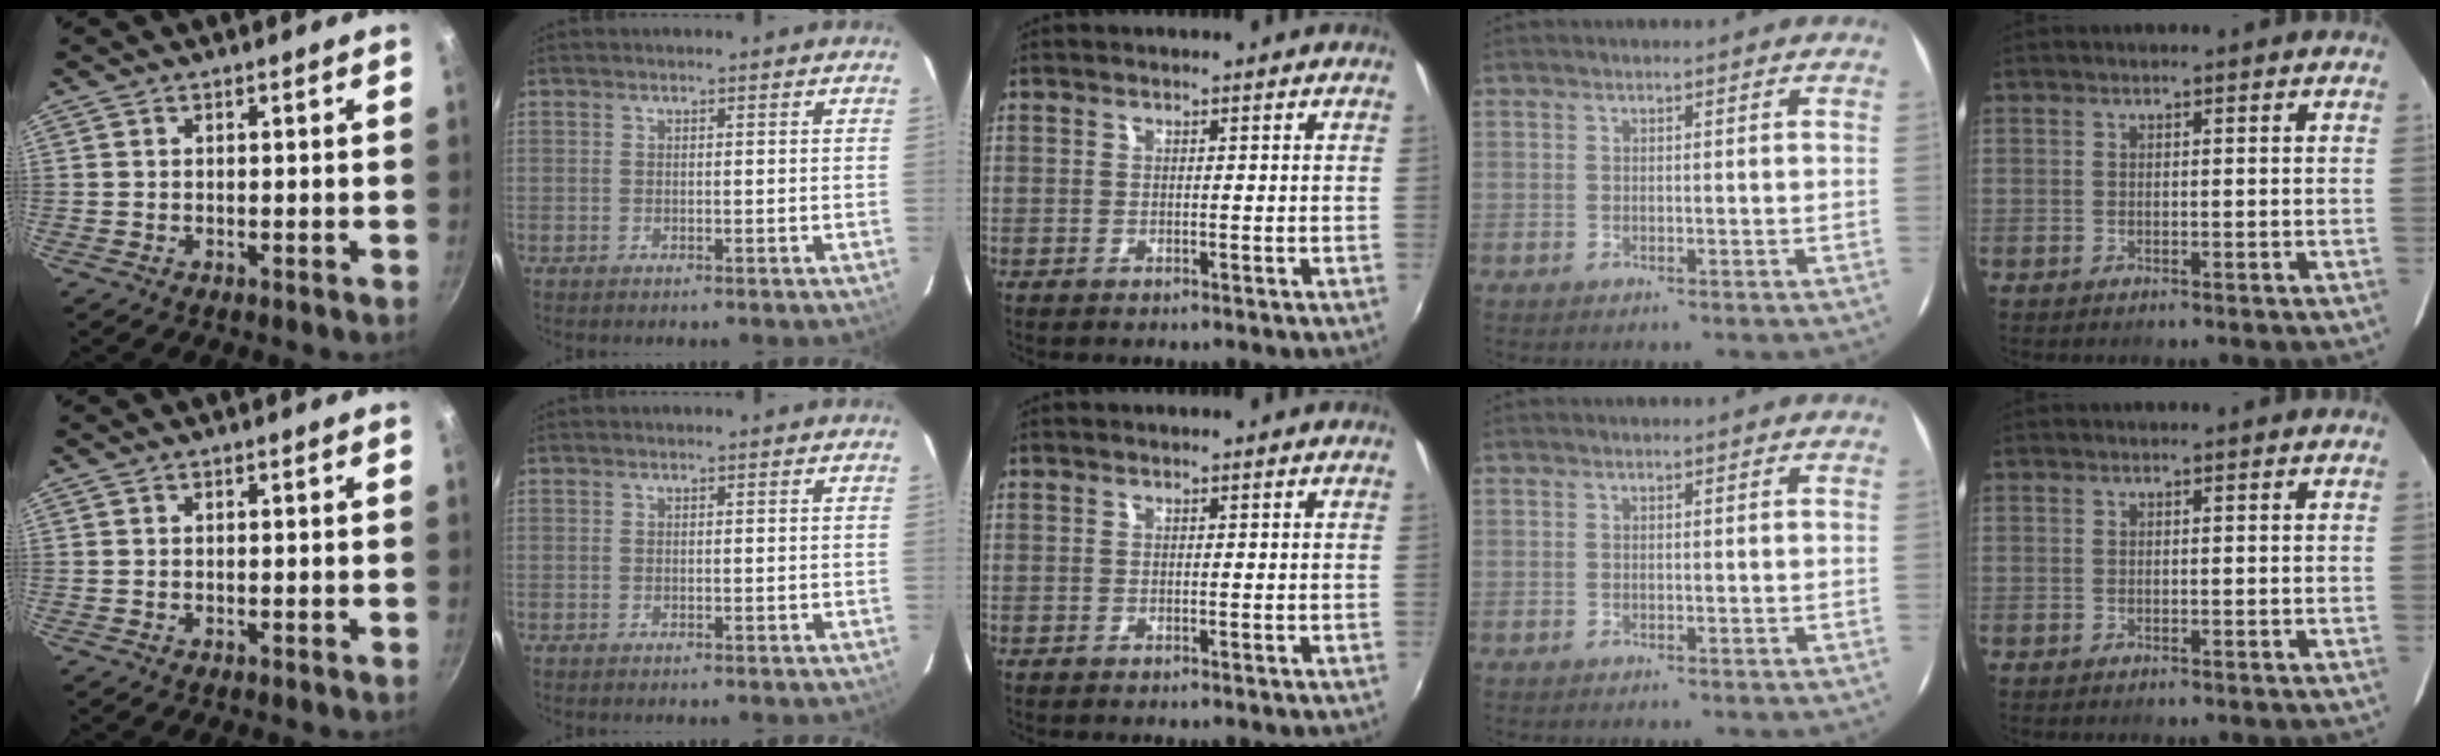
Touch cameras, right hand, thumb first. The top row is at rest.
{}